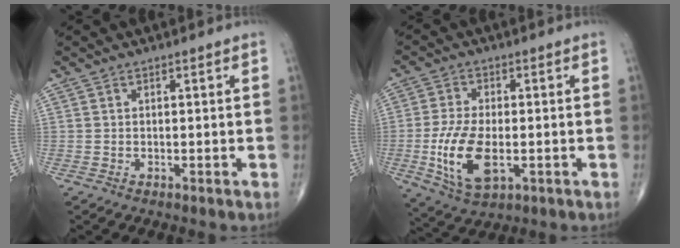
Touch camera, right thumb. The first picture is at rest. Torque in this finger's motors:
{"motor_torque": [0.77, 0.99, 1.16, 0.28, 0.42]}